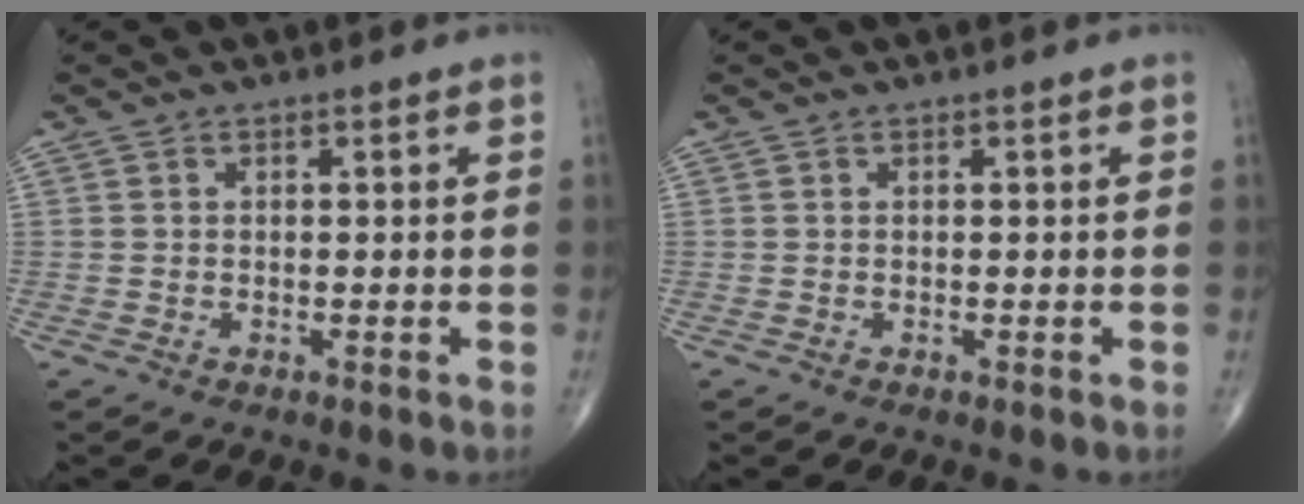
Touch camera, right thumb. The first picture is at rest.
{"total": 0.0}